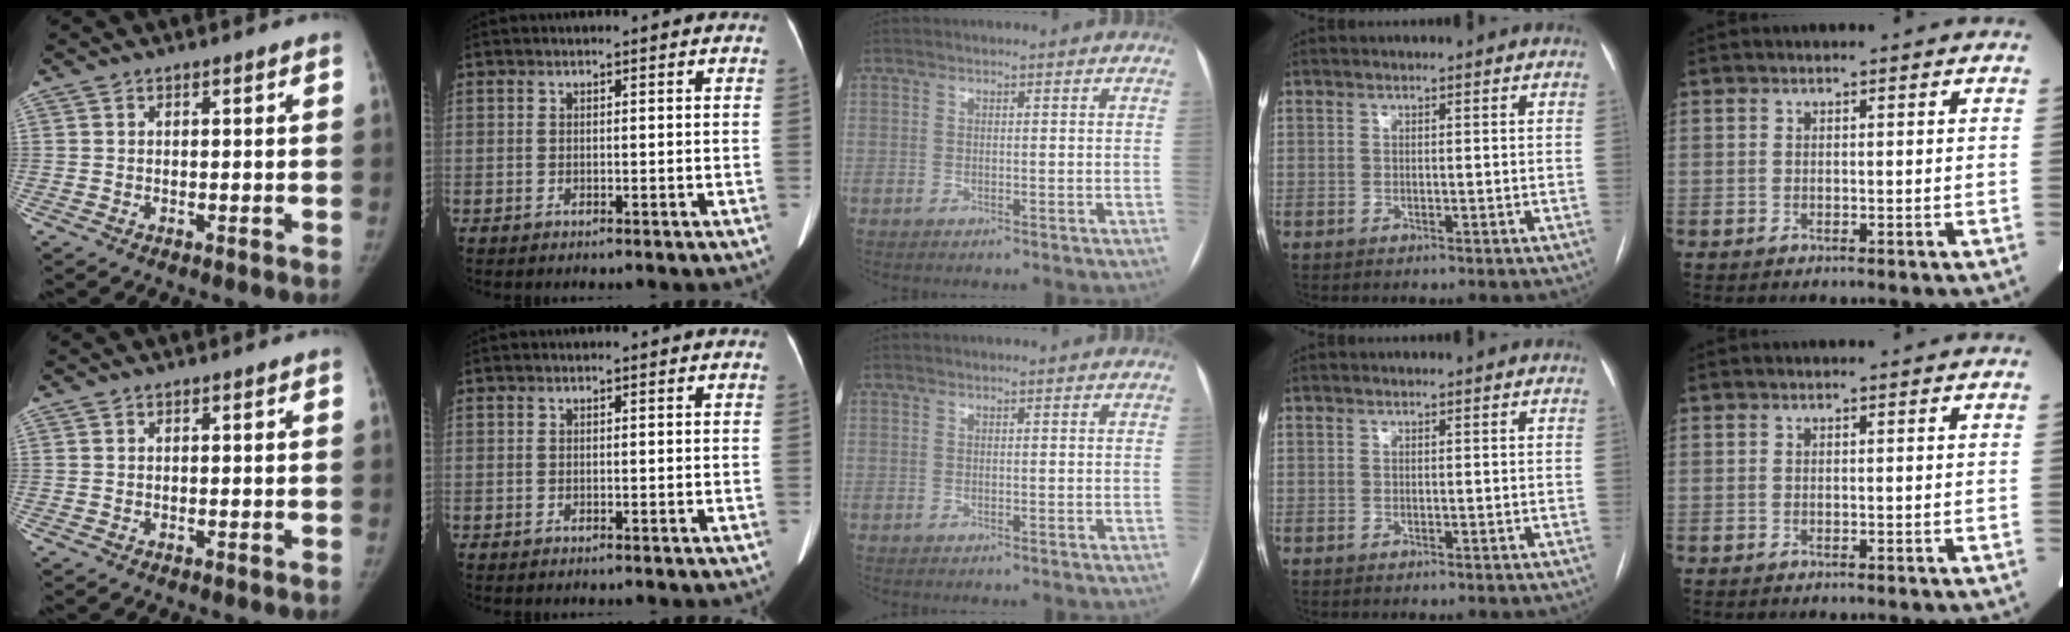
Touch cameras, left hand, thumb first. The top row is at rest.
{}